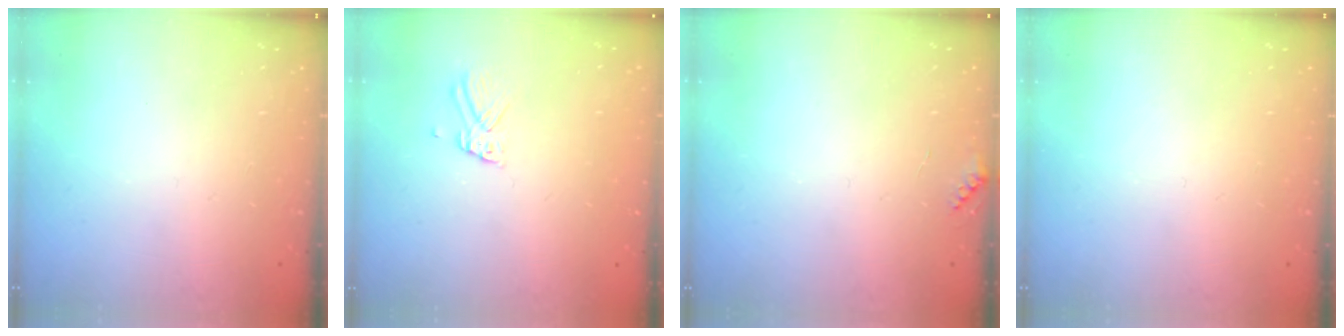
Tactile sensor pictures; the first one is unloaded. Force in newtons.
{"total": 2.9, "press": 2.9, "slide": 0.1}
{"total": 4.8, "press": 4.8, "slide": 0.6}
{"total": 0.0}